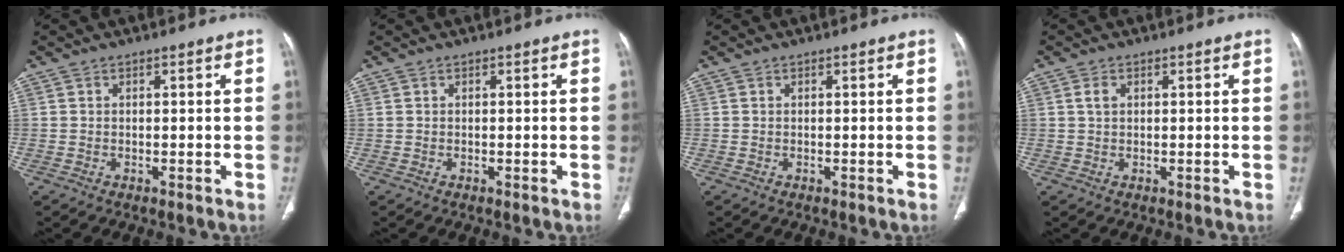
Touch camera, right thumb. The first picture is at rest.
{"total": 0.0}
{"total": 0.0}
{"total": 1.6, "force": [0.5, 1.0, 1.1], "torque": [-0.019, 0.002, 0.011]}